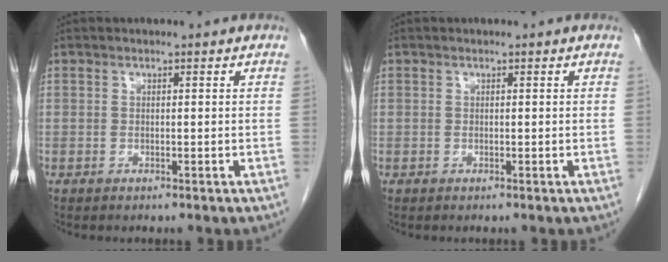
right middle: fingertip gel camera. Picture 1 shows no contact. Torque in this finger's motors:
{"motor_torque": [0.00, 0.00, -0.12, -0.07]}